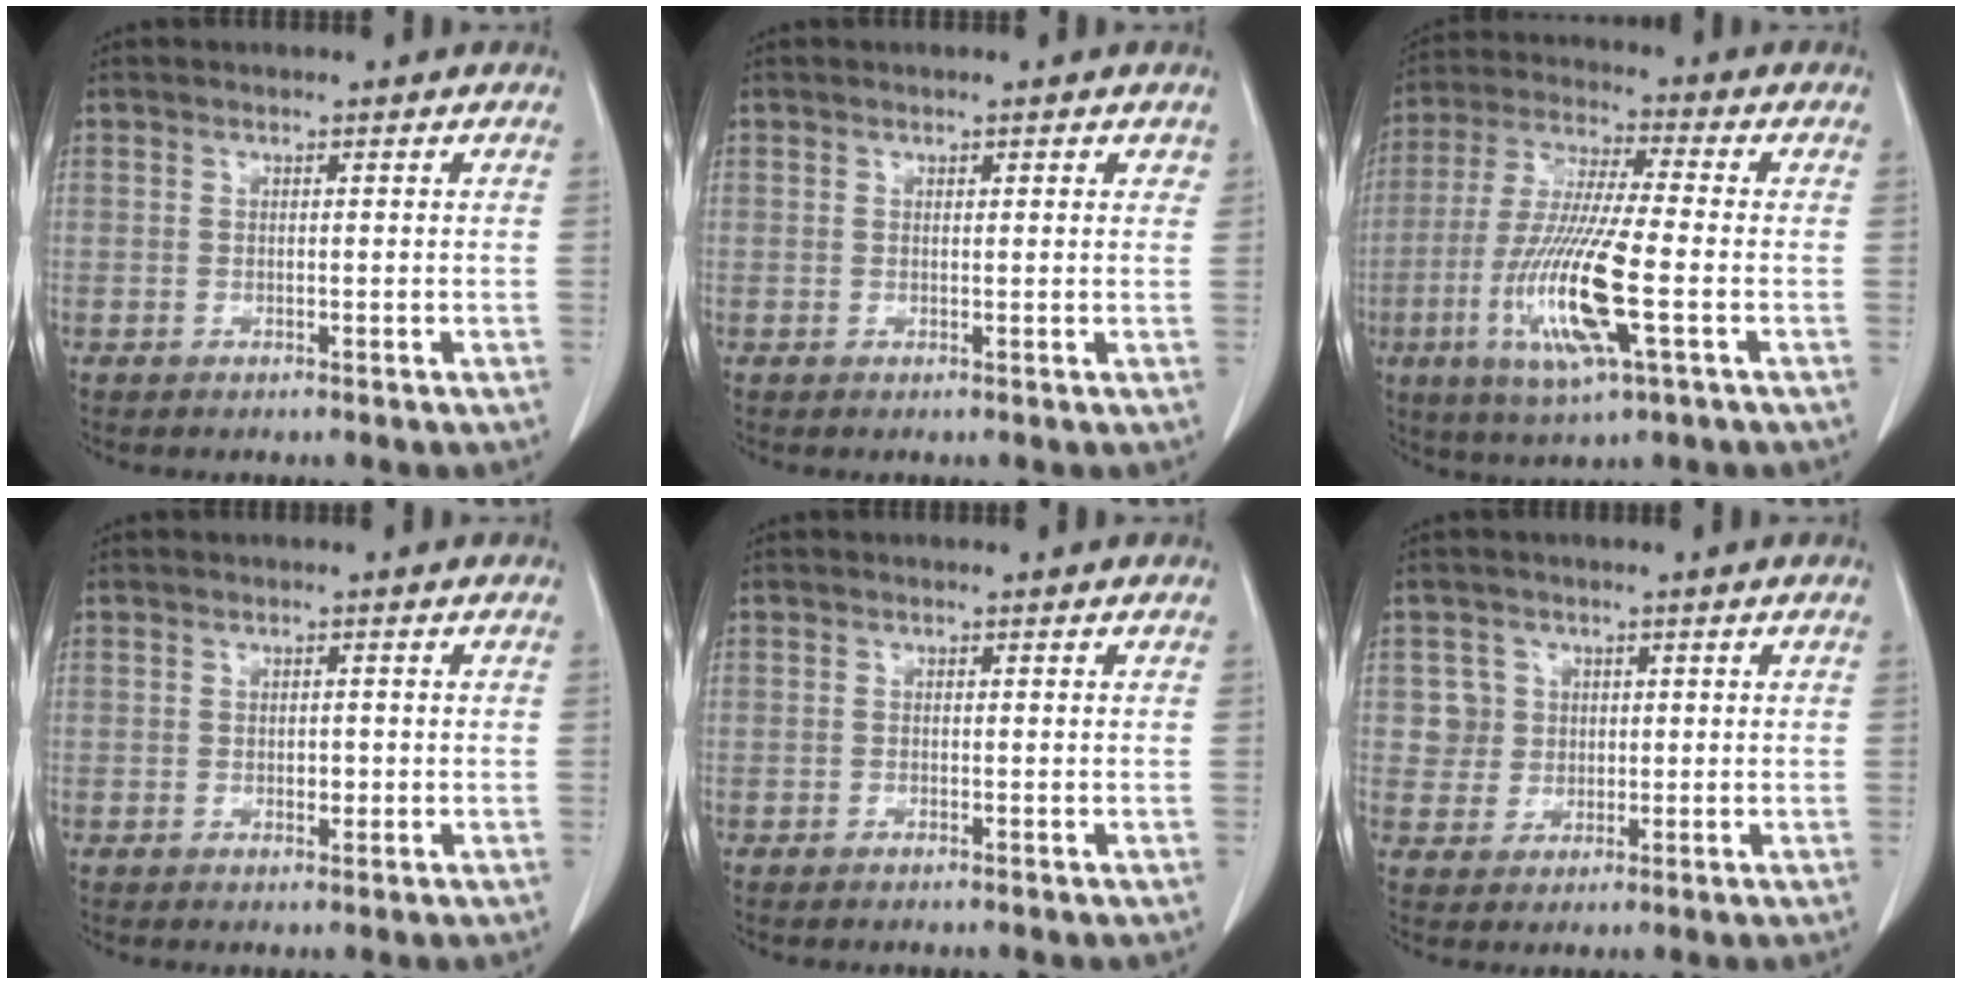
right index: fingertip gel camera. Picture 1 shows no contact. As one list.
[{"total": 1.4, "force": [0.9, 0.6, 0.9], "torque": [-0.007, 0.001, 0.008]}, {"total": 14.9, "force": [-4.3, 1.3, 14.2], "torque": [-0.295, -0.019, -0.082]}, {"total": 1.3, "force": [-0.3, 0.8, 0.9], "torque": [-0.014, 0.001, -0.002]}, {"total": 0.5, "force": [-0.5, 0.1, 0.2], "torque": [-0.008, -0.001, -0.008]}, {"total": 3.8, "force": [0.7, 3.7, -0.2], "torque": [0.016, 0.010, 0.014]}]